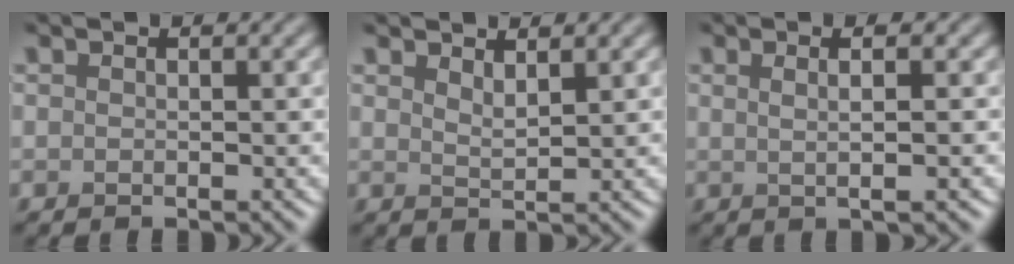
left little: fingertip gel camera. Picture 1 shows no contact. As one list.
[{"total": 1.7, "force": [1.5, 0.3, 0.8], "torque": [-0.016, -0.001, 0.027]}, {"total": 3.8, "force": [1.4, 1.6, 3.2], "torque": [-0.028, 0.014, -0.004]}]